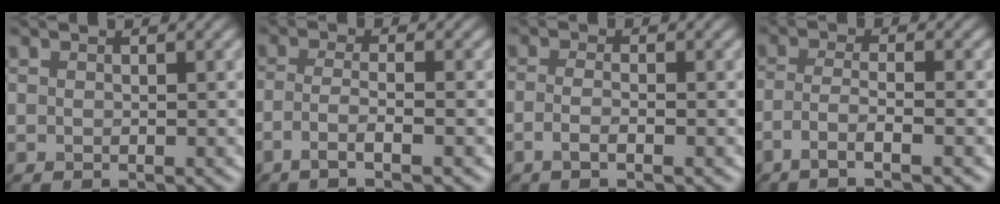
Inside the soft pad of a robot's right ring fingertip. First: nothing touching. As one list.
[{"total": 3.5, "force": [-1.7, 0.7, 3.0], "torque": [-0.058, 0.000, -0.040]}, {"total": 1.9, "force": [-0.8, 0.6, 1.6], "torque": [-0.030, -0.005, -0.020]}, {"total": 3.9, "force": [-2.0, 0.7, 3.3], "torque": [-0.063, 0.001, -0.046]}]